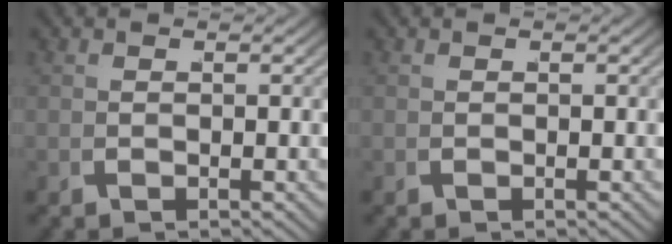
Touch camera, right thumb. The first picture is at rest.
{"total": 0.0}